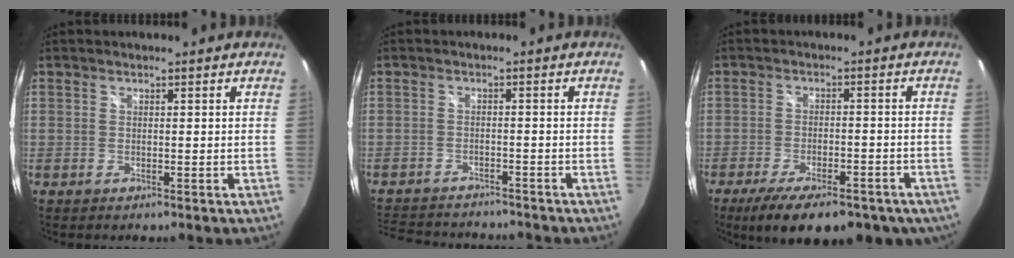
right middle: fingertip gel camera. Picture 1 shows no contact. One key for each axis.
{"total": 11.8, "fx": -10.5, "fy": 3.6, "fz": 3.8, "tx": -0.100, "ty": -0.005, "tz": -0.161}
{"total": 18.0, "fx": -12.7, "fy": 7.1, "fz": 10.7, "tx": -0.196, "ty": -0.038, "tz": -0.172}